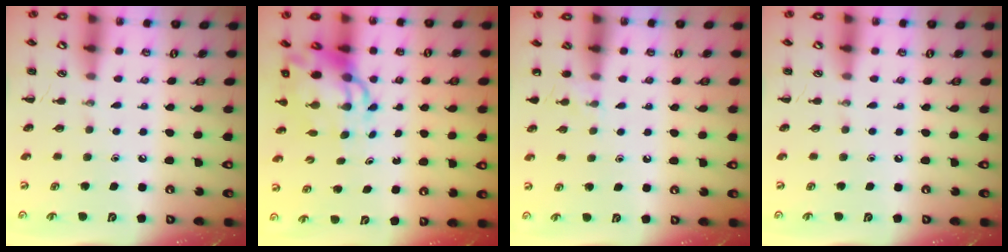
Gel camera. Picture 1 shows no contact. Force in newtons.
{"total": 10.0, "press": 9.6, "slide": 2.7}
{"total": 3.7, "press": 3.6, "slide": 1.1}
{"total": 0.0}